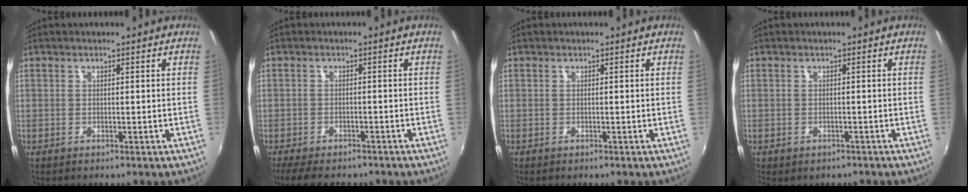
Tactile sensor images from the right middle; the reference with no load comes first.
{"total": 8.4, "force": [-6.8, 2.9, 3.9], "torque": [-0.091, -0.022, -0.109]}
{"total": 0.0}
{"total": 2.1, "force": [-1.4, 1.3, 1.0], "torque": [-0.021, -0.009, -0.014]}